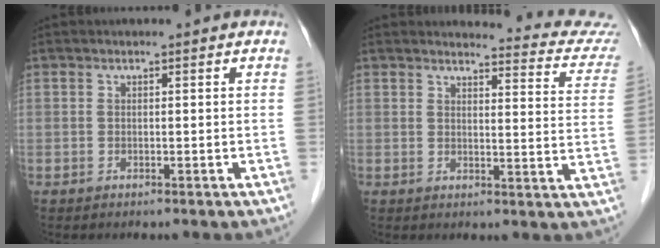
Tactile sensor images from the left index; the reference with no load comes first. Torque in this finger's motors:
{"motor_torque": [0.41, -0.69, 0.03, -0.03]}